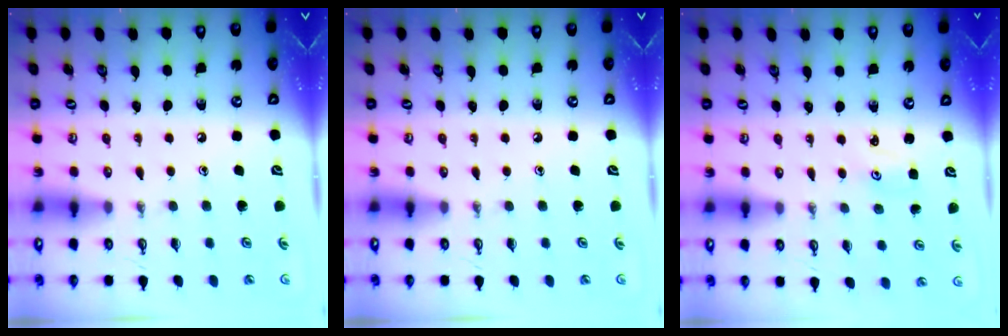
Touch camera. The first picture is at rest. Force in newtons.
{"total": 0.0}
{"total": 2.0, "press": 2.0, "slide": 0.3}